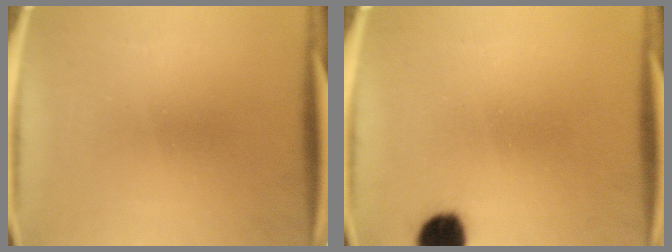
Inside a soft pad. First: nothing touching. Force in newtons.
{"total": 6.7}